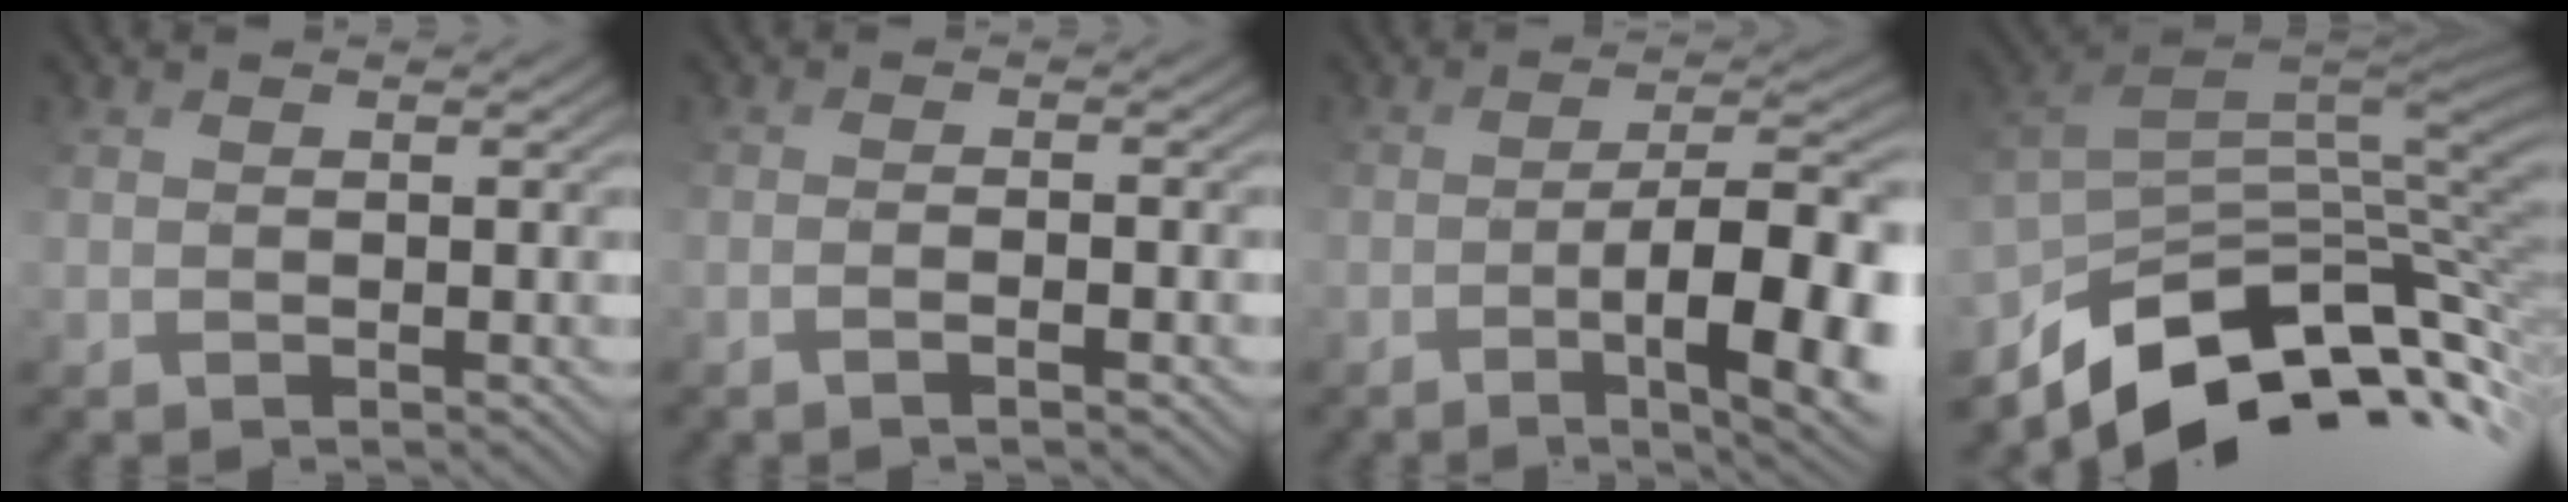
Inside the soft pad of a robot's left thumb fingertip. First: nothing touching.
{"total": 2.1, "force": [-1.4, 0.2, 1.6], "torque": [-0.029, 0.010, -0.032]}
{"total": 11.2, "force": [-5.7, 2.6, 9.3], "torque": [-0.126, 0.011, -0.079]}
{"total": 11.7, "force": [-7.6, 5.0, 7.3], "torque": [-0.183, -0.005, -0.120]}